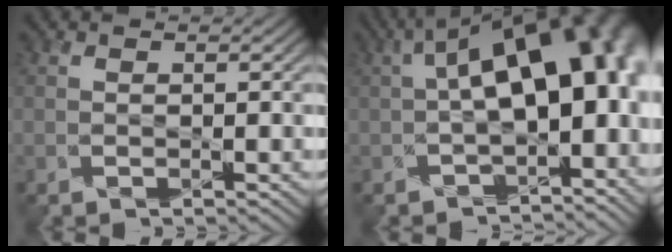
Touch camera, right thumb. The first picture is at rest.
{"total": 15.5, "force": [0.8, 8.2, 13.2], "torque": [-0.177, -0.004, 0.042]}